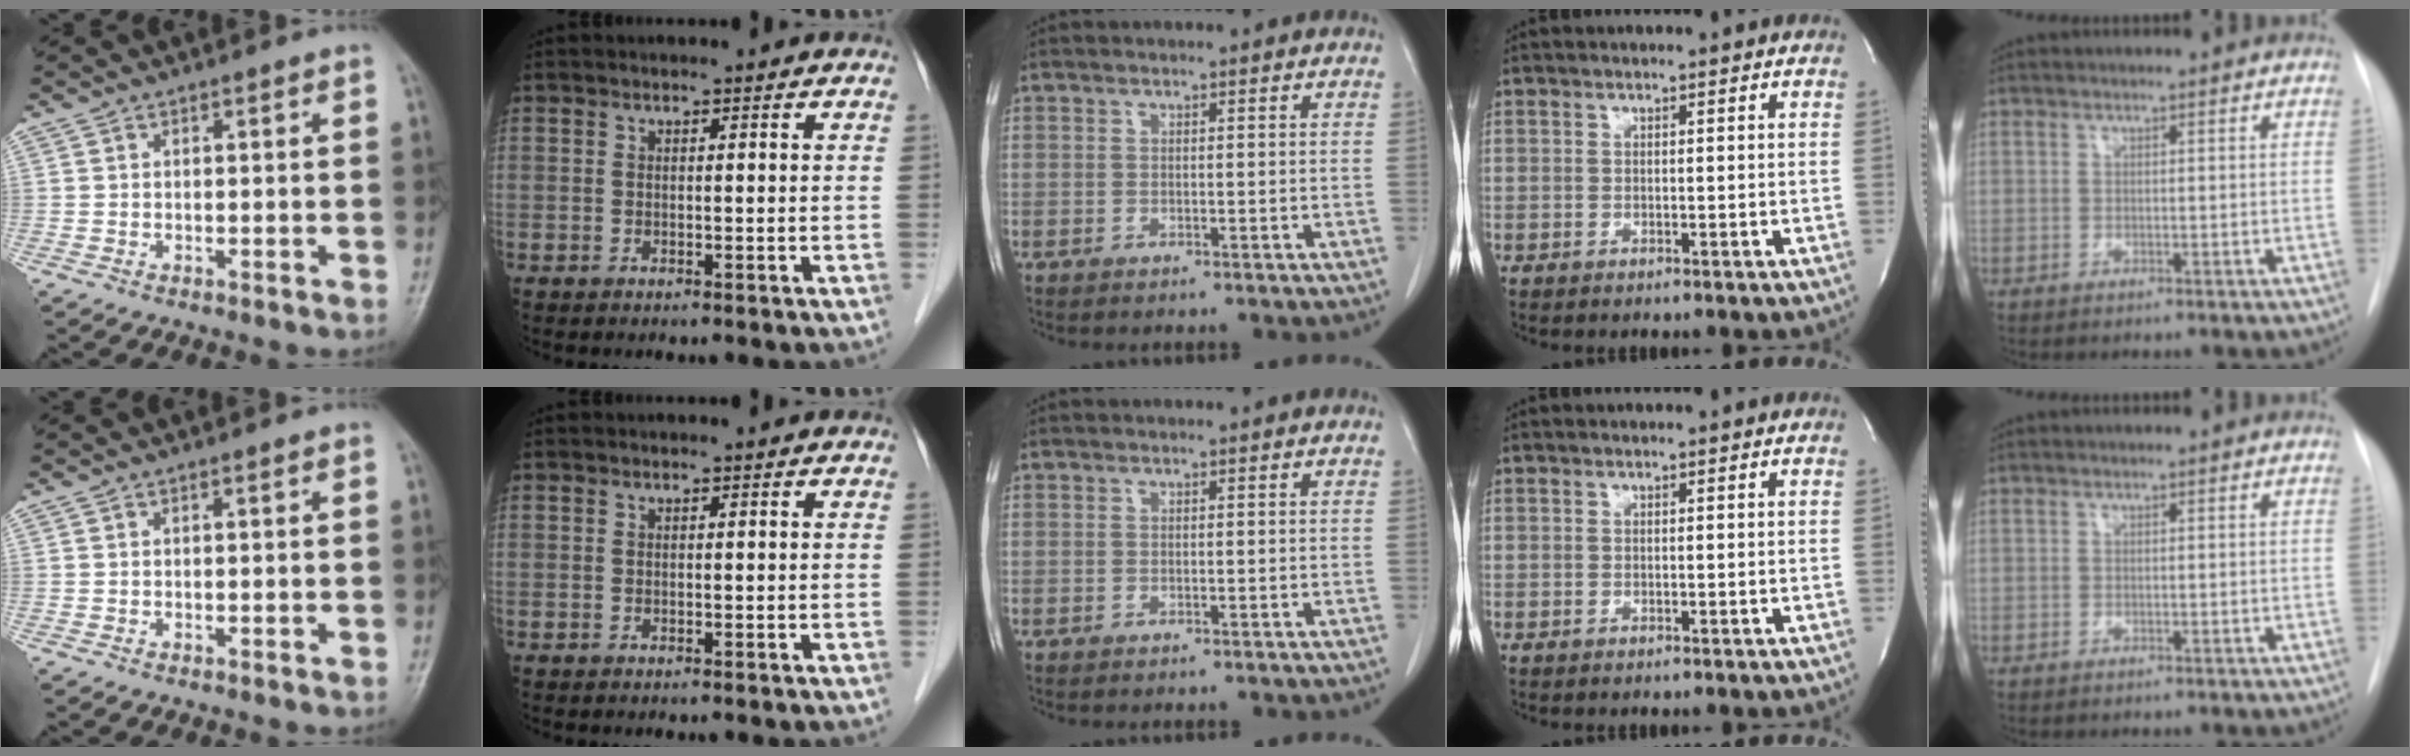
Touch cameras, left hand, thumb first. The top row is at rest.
{}